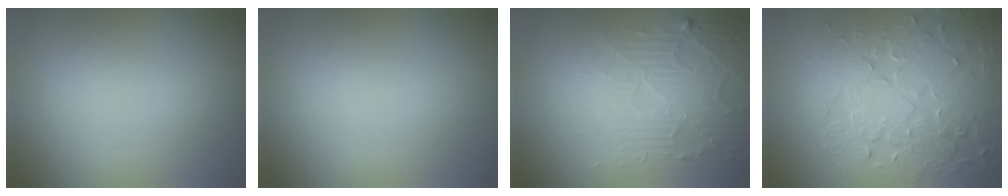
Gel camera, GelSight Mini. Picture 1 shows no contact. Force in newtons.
{"total": 0.0}
{"total": 5.1, "press": 3.5, "slide": 3.7}
{"total": 9.0, "press": 6.5, "slide": 6.3}